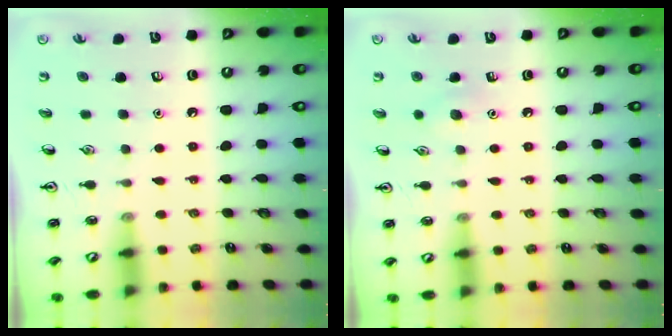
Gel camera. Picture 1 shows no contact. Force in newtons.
{"total": 6.0, "press": 5.8, "slide": 1.6}